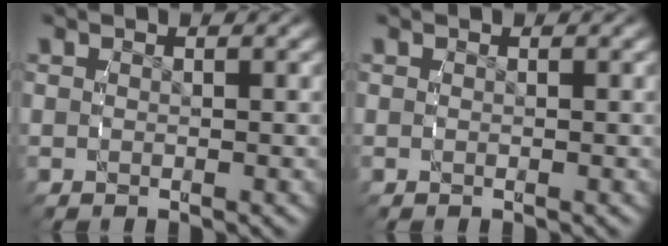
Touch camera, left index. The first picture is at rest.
{"total": 0.0}